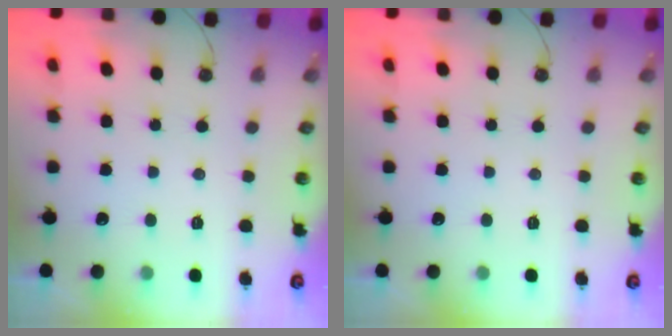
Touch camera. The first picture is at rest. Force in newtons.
{"total": 0.0}